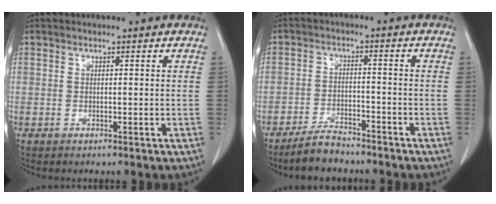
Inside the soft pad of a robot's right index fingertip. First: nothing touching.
{"total": 5.4, "force": [-4.8, 1.5, 1.9], "torque": [-0.040, -0.007, -0.085]}